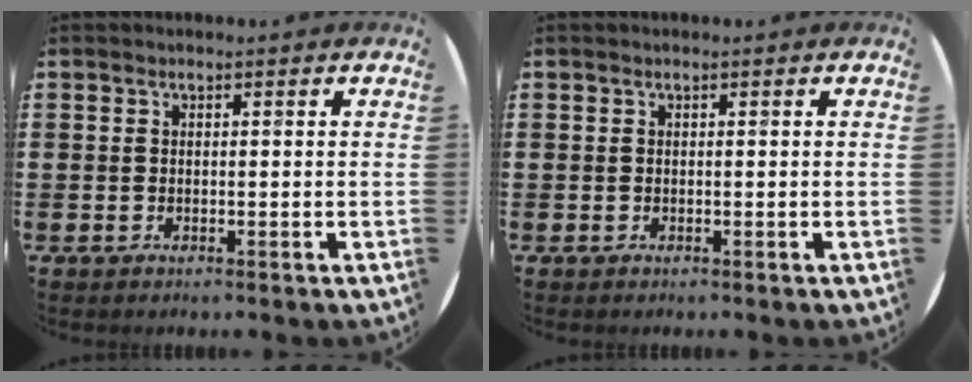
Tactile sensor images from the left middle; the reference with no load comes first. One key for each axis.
{"total": 0.0}